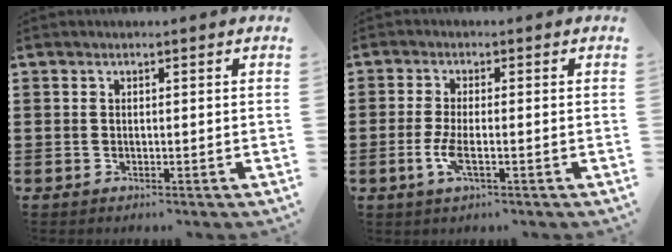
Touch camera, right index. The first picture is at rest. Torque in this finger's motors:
{"motor_torque": [0.79, 1.35, 0.11, 0.03]}